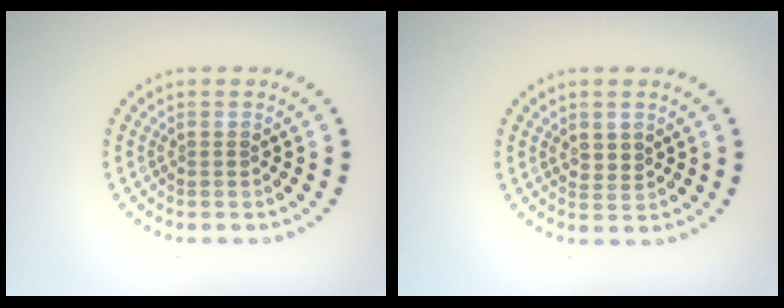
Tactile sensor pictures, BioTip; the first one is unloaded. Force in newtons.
{"total": 1.5, "press": 1.4, "slide": 0.7}